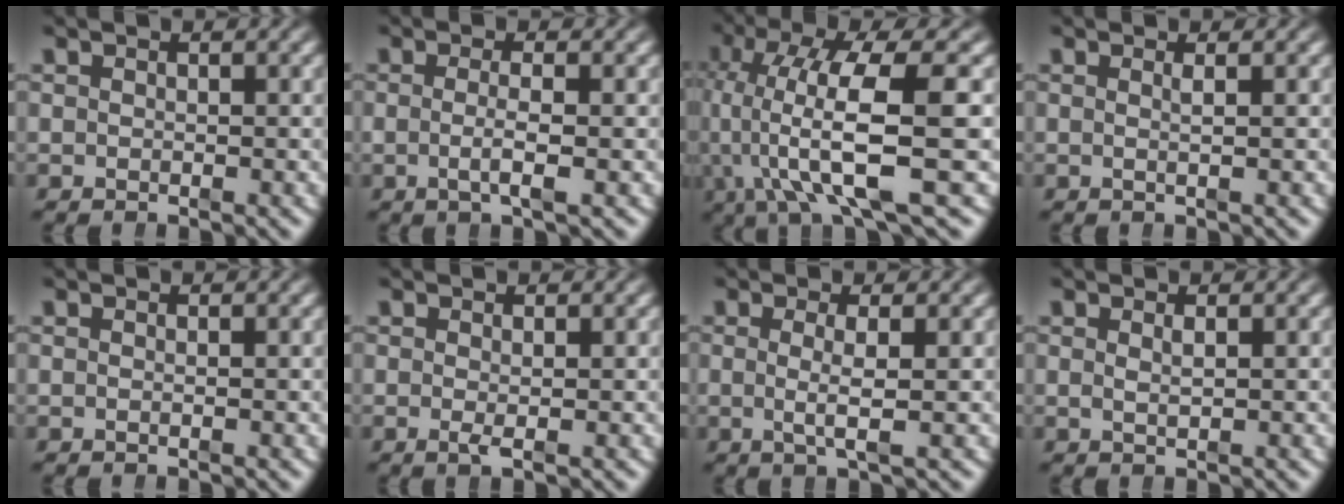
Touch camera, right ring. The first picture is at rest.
{"total": 2.5, "force": [-0.7, 0.1, 2.4], "torque": [-0.051, -0.012, -0.007]}
{"total": 8.6, "force": [0.4, 3.5, 7.9], "torque": [-0.155, -0.024, 0.021]}
{"total": 1.0, "force": [0.1, -0.6, 0.8], "torque": [-0.016, -0.006, 0.003]}
{"total": 0.0}
{"total": 0.9, "force": [-0.2, 0.1, 0.9], "torque": [-0.020, -0.007, -0.003]}
{"total": 2.6, "force": [0.0, -0.1, 2.6], "torque": [-0.049, -0.011, 0.006]}
{"total": 0.8, "force": [0.3, -0.4, 0.6], "torque": [-0.013, -0.010, 0.015]}